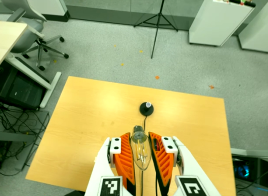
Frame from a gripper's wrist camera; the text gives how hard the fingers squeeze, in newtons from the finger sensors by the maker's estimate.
{"total": 18.0, "left": 18.8, "right": 17.2}